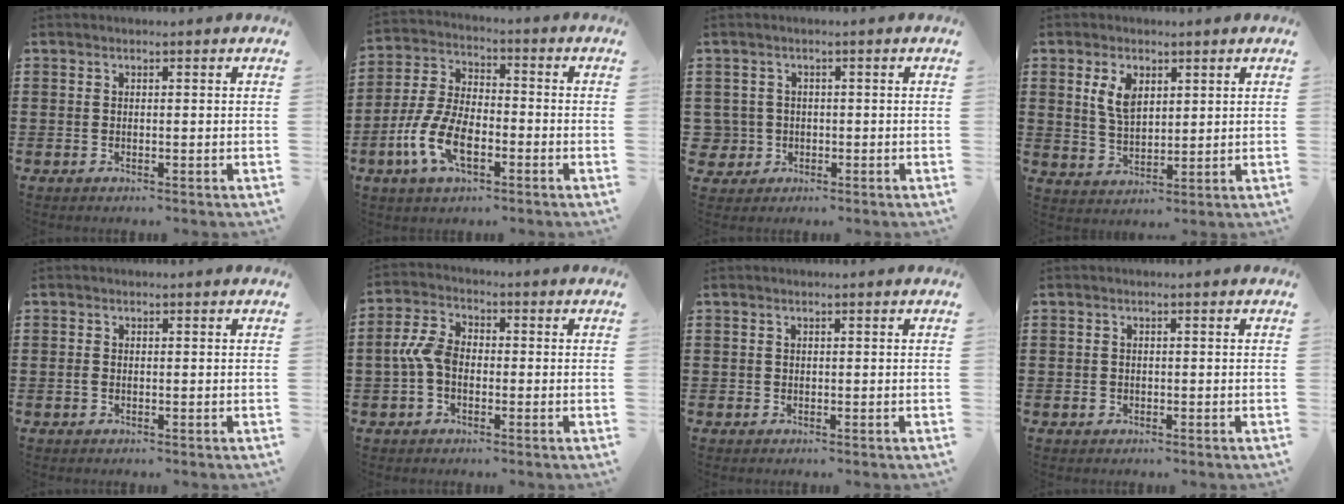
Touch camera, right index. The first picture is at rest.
{"total": 9.2, "force": [-3.7, 4.5, 7.2], "torque": [-0.182, -0.008, -0.076]}
{"total": 2.7, "force": [-0.5, 2.7, 0.3], "torque": [-0.026, 0.002, -0.016]}
{"total": 5.2, "force": [2.1, 2.9, 3.8], "torque": [-0.083, 0.010, 0.037]}
{"total": 0.7, "force": [-0.3, 0.4, 0.5], "torque": [-0.010, -0.002, -0.006]}
{"total": 5.7, "force": [-1.2, 3.6, 4.3], "torque": [-0.114, -0.003, -0.032]}
{"total": 0.0}
{"total": 0.8, "force": [-0.4, 0.6, 0.3], "torque": [-0.009, -0.001, -0.008]}